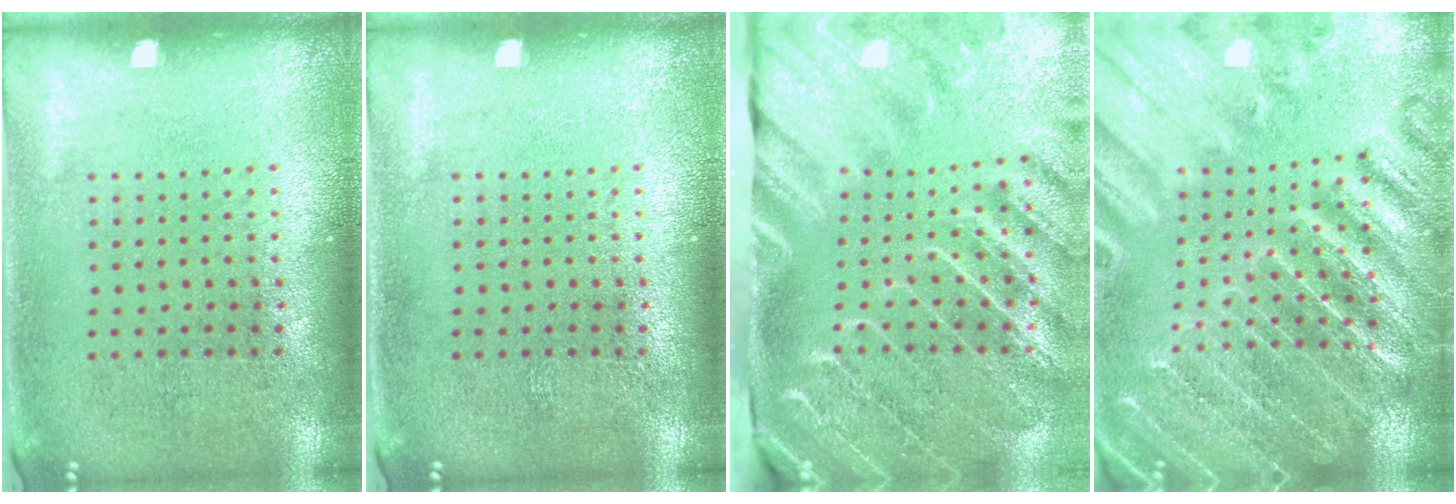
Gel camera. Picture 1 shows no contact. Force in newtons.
{"total": 0.0}
{"total": 4.4, "press": 3.4, "slide": 2.8}
{"total": 3.7, "press": 3.6, "slide": 0.9}